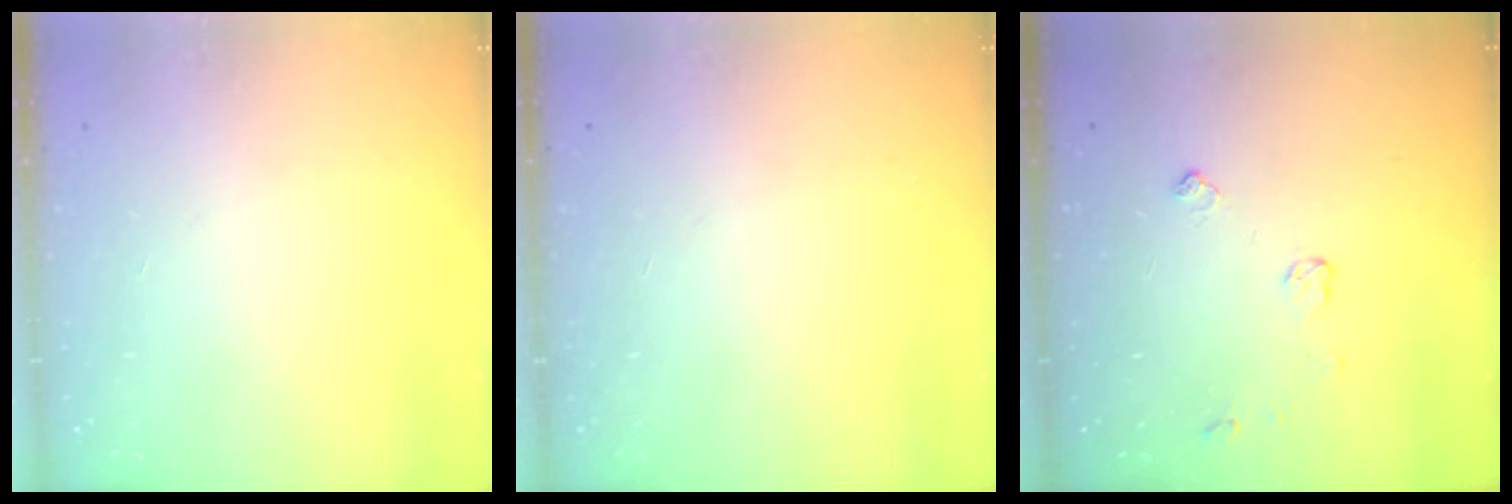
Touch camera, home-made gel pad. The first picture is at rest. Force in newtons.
{"total": 0.0}
{"total": 4.5, "press": 4.4, "slide": 0.7}